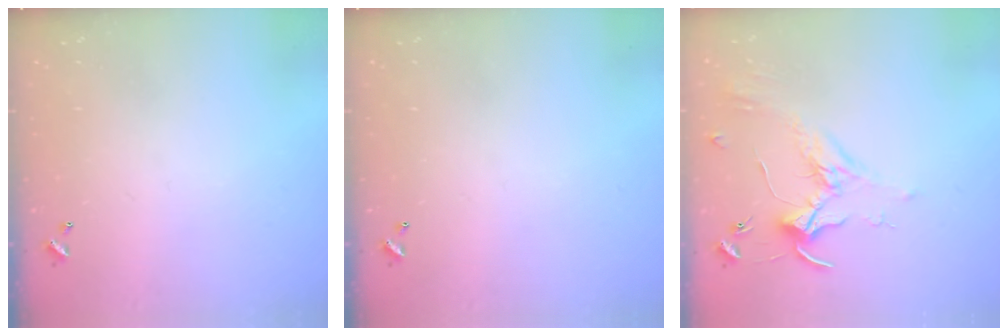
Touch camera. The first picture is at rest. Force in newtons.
{"total": 0.0}
{"total": 1.8, "press": 1.8, "slide": 0.4}